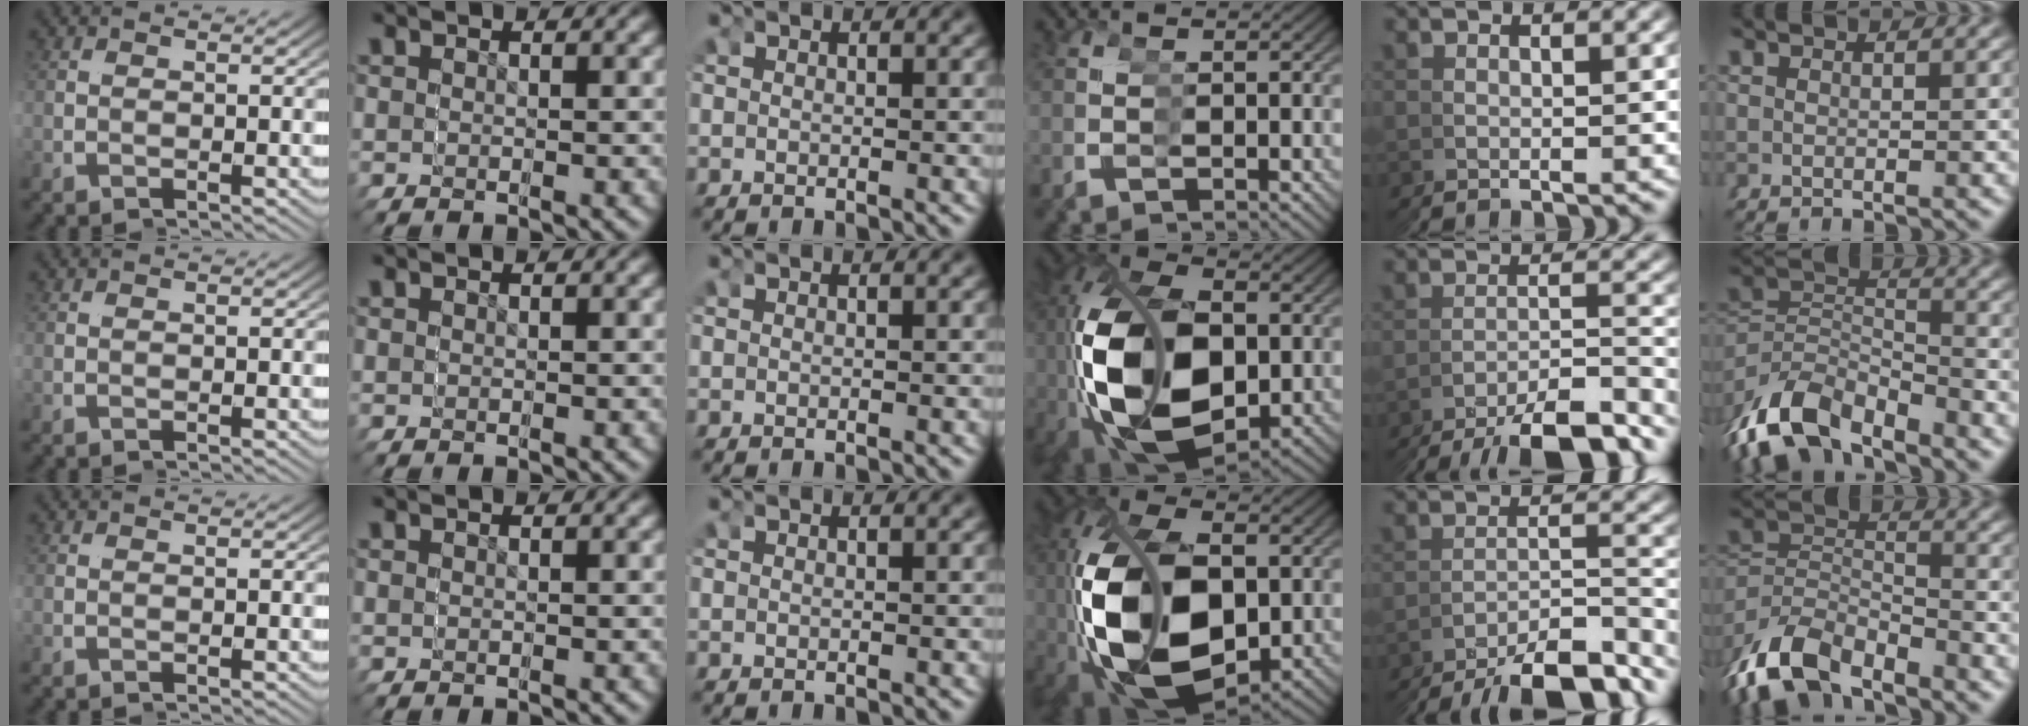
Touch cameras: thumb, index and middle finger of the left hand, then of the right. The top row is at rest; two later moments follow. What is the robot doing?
{"motion": "grasp_and_lifting", "object": "markers"}